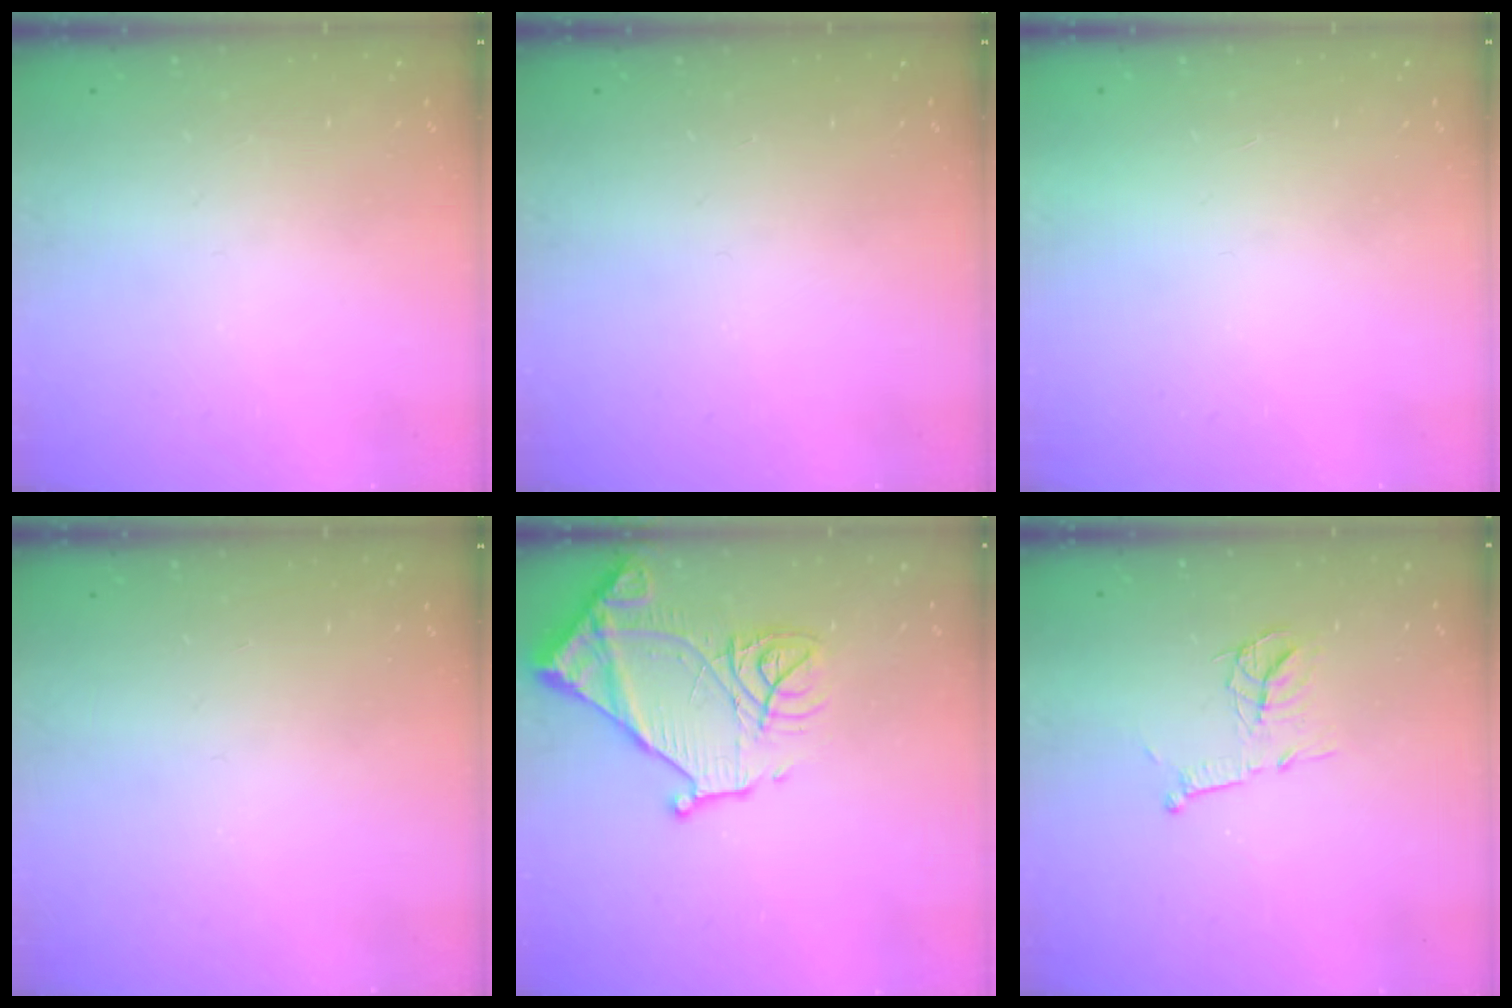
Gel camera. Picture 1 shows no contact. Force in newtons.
{"total": 0.0}
{"total": 1.7, "press": 1.6, "slide": 0.1}
{"total": 0.0}
{"total": 17.7, "press": 17.7, "slide": 1.5}
{"total": 11.7, "press": 11.7, "slide": 0.7}